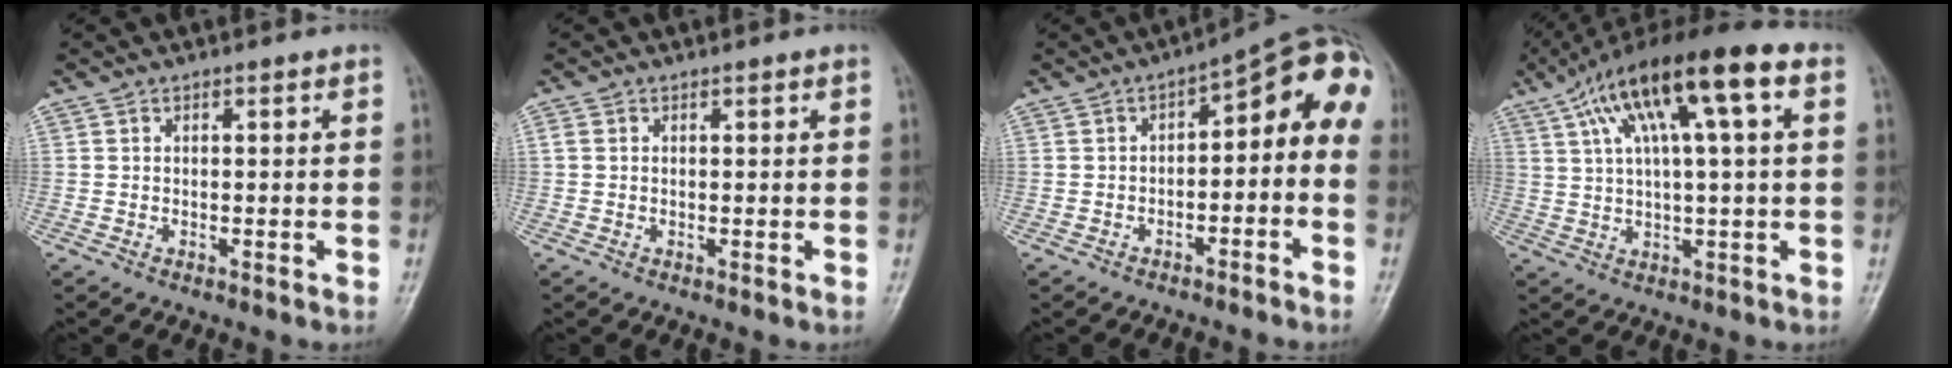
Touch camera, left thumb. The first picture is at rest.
{"total": 0.9, "force": [0.3, 0.5, 0.7], "torque": [-0.018, 0.002, 0.006]}
{"total": 10.6, "force": [-1.7, 5.3, 9.0], "torque": [-0.088, 0.068, -0.030]}
{"total": 17.7, "force": [7.0, 4.2, 15.8], "torque": [-0.275, 0.029, 0.116]}